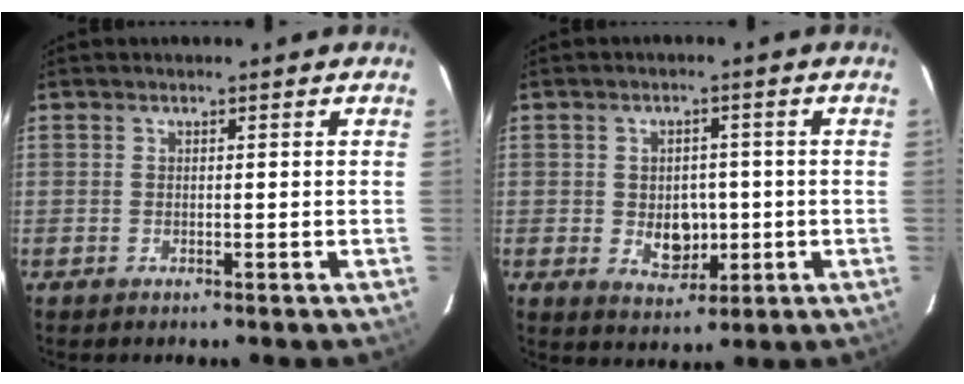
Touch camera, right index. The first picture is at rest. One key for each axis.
{"total": 6.3, "fx": -0.9, "fy": 4.8, "fz": 4.0, "tx": -0.070, "ty": -0.002, "tz": -0.001}